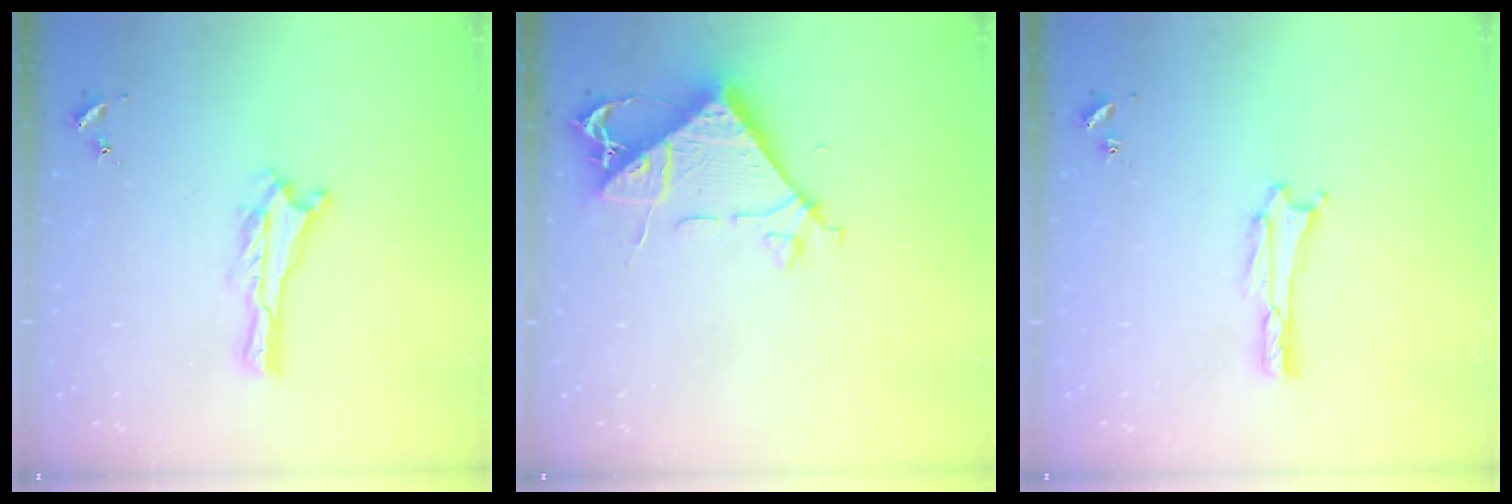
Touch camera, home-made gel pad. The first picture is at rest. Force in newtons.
{"total": 7.6, "press": 7.5, "slide": 1.2}
{"total": 1.6, "press": 1.6, "slide": 0.2}